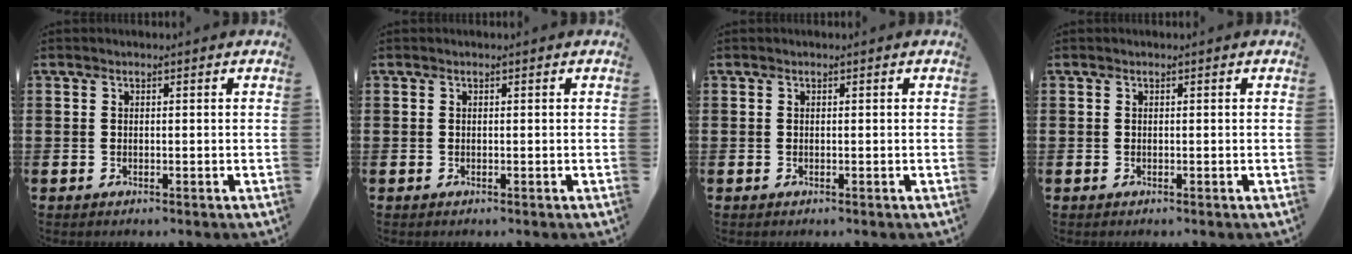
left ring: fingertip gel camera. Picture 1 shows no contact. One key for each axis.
{"total": 0.0}
{"total": 0.0}
{"total": 0.0}